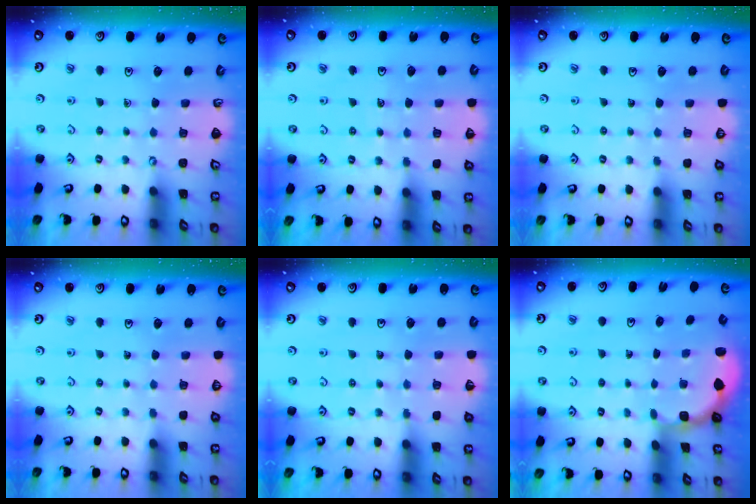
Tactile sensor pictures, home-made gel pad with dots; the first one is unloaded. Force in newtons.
{"total": 4.9, "press": 4.8, "slide": 0.7}
{"total": 0.0}
{"total": 0.0}
{"total": 3.0, "press": 2.9, "slide": 0.6}
{"total": 1.8, "press": 1.6, "slide": 0.7}